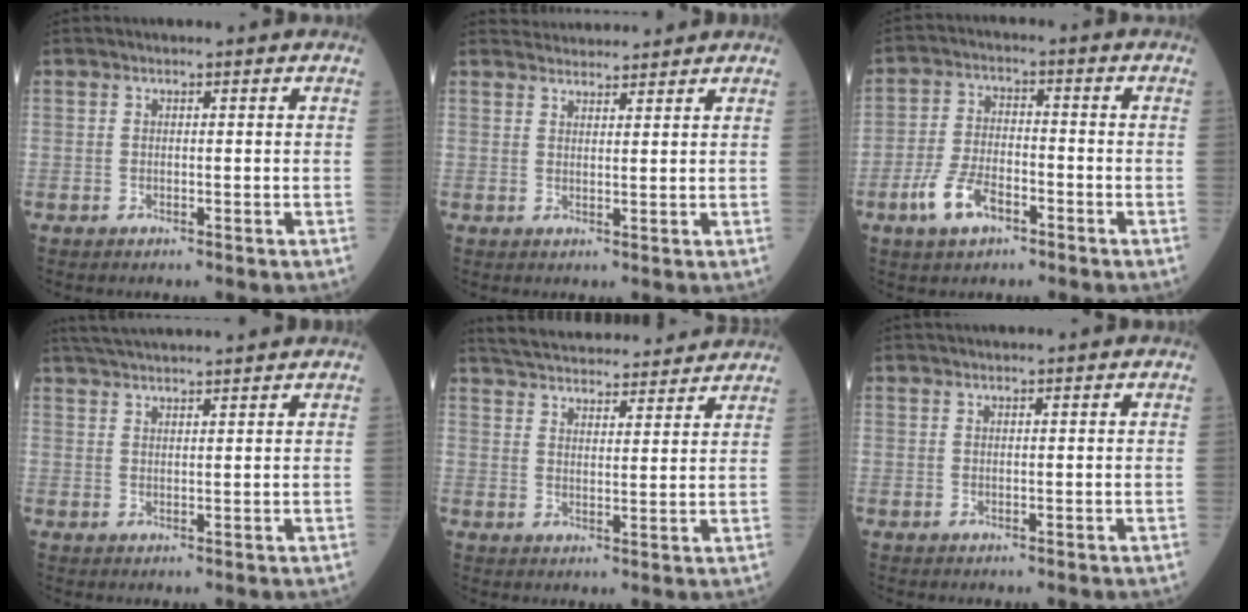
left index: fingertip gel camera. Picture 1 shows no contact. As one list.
[{"total": 4.9, "force": [4.8, 0.5, 0.3], "torque": [-0.010, 0.029, 0.074]}, {"total": 7.0, "force": [-4.0, 3.1, 4.8], "torque": [-0.108, -0.005, -0.080]}, {"total": 9.8, "force": [9.0, -0.3, 3.7], "torque": [-0.068, 0.035, 0.136]}, {"total": 19.4, "force": [18.4, 2.8, 5.7], "torque": [-0.097, 0.026, 0.256]}, {"total": 2.8, "force": [2.7, -0.2, 0.9], "torque": [-0.008, 0.026, 0.041]}]